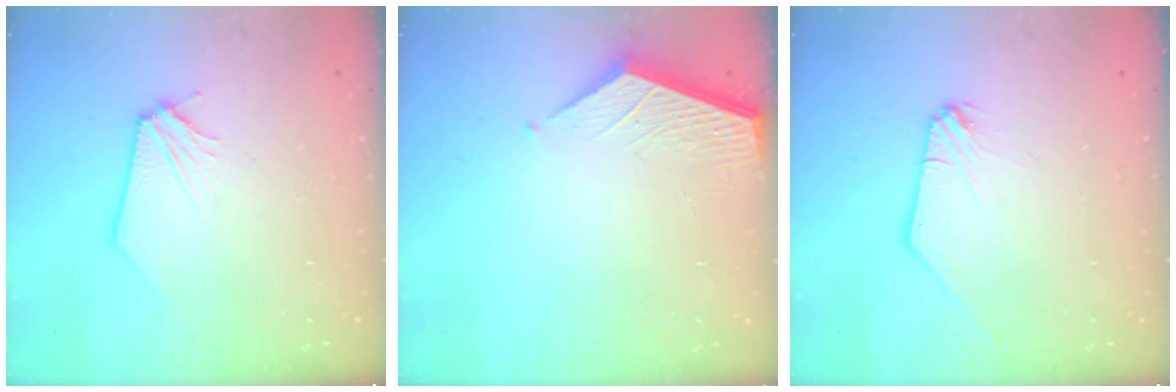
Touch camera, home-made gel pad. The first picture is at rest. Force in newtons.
{"total": 3.6, "press": 3.6, "slide": 0.4}
{"total": 0.6, "press": 0.6, "slide": 0.1}